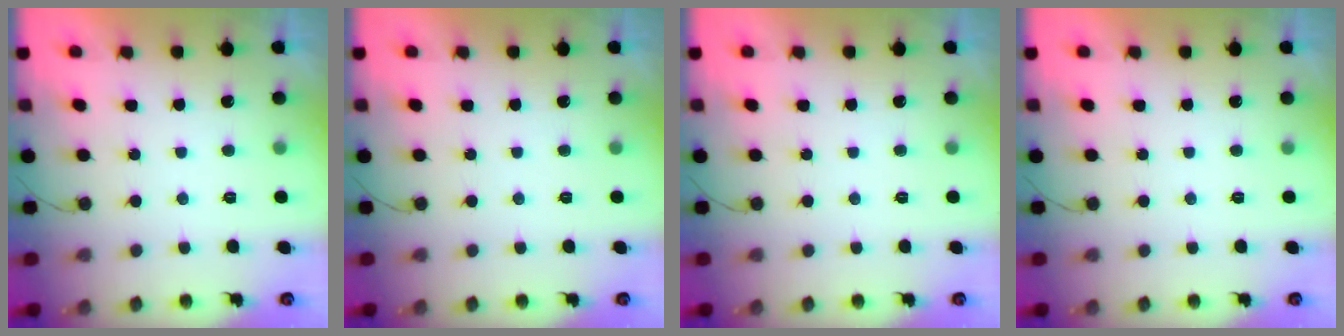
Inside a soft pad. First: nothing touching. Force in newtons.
{"total": 0.0}
{"total": 0.0}
{"total": 0.0}